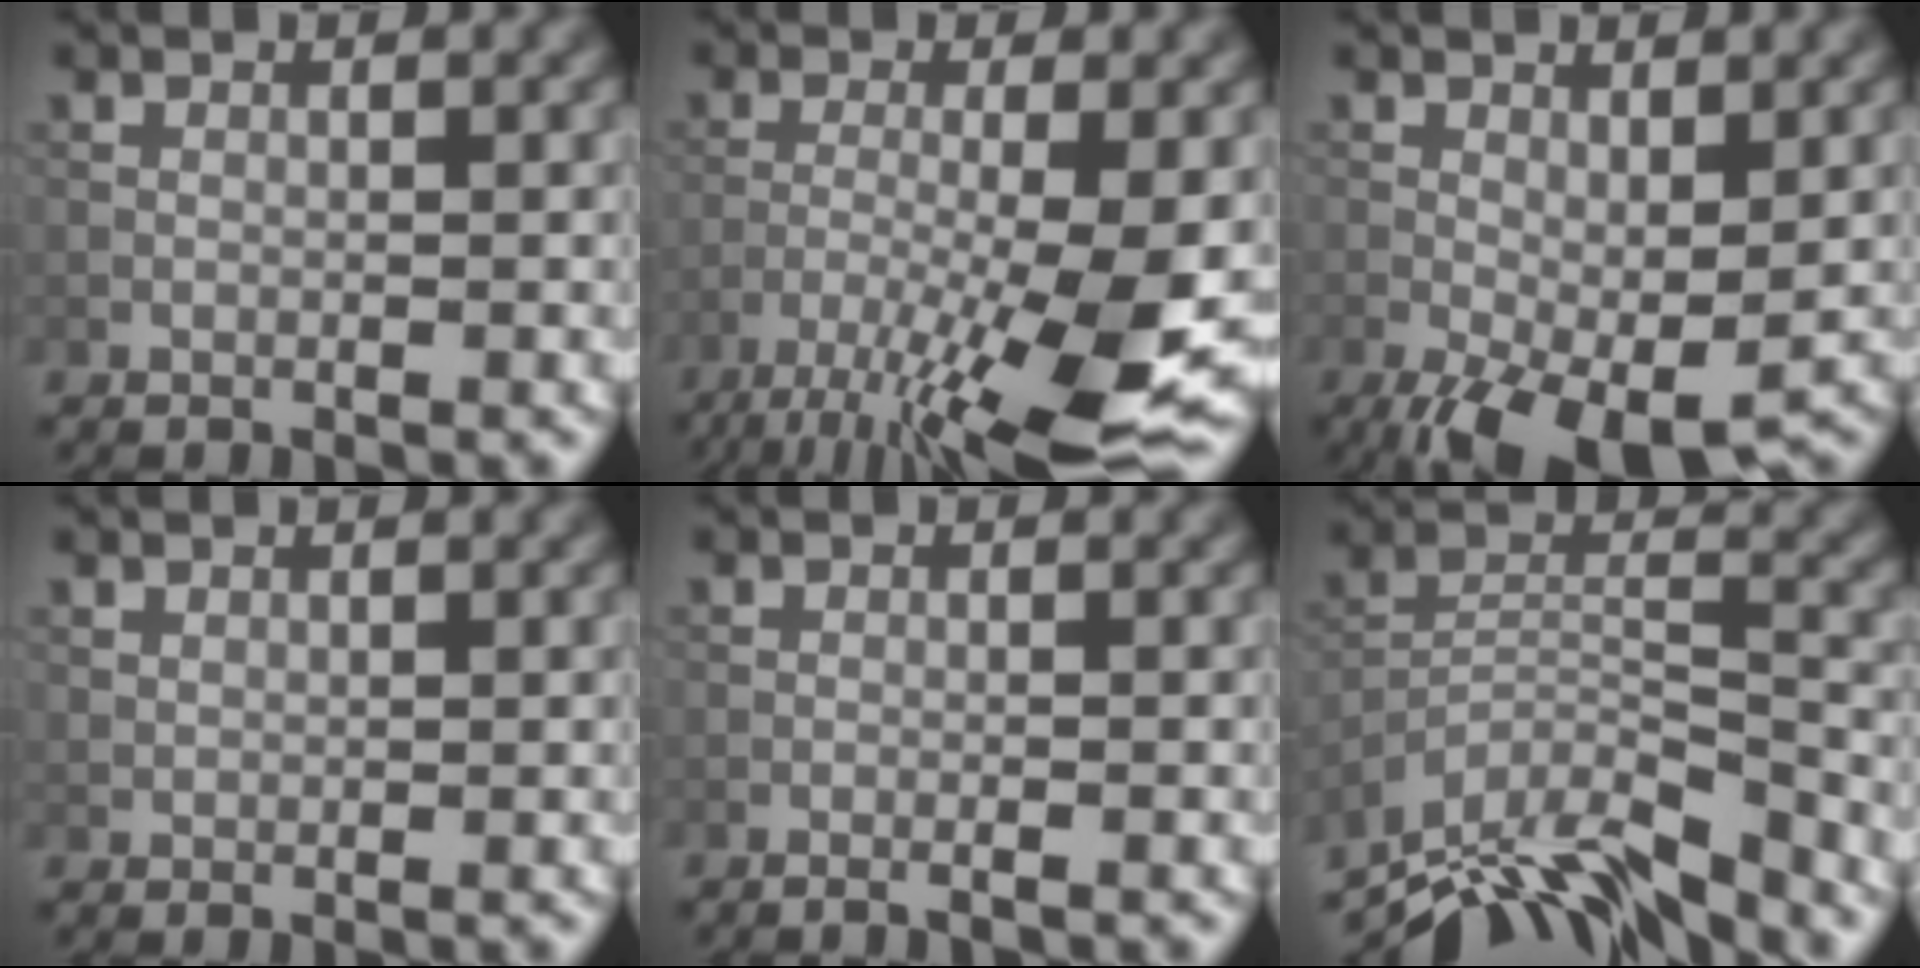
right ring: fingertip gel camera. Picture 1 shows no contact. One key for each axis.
{"total": 11.3, "fx": -5.8, "fy": 1.9, "fz": 9.5, "tx": -0.176, "ty": -0.013, "tz": -0.091}
{"total": 6.9, "fx": -2.7, "fy": 3.0, "fz": 5.6, "tx": -0.113, "ty": -0.017, "tz": -0.035}
{"total": 0.9, "fx": 0.8, "fy": 0.3, "fz": 0.1, "tx": -0.001, "ty": -0.001, "tz": 0.019}
{"total": 0.7, "fx": -0.3, "fy": 0.0, "fz": 0.7, "tx": -0.011, "ty": 0.005, "tz": -0.011}
{"total": 10.1, "fx": -8.4, "fy": 2.4, "fz": 5.0, "tx": -0.096, "ty": 0.004, "tz": -0.154}